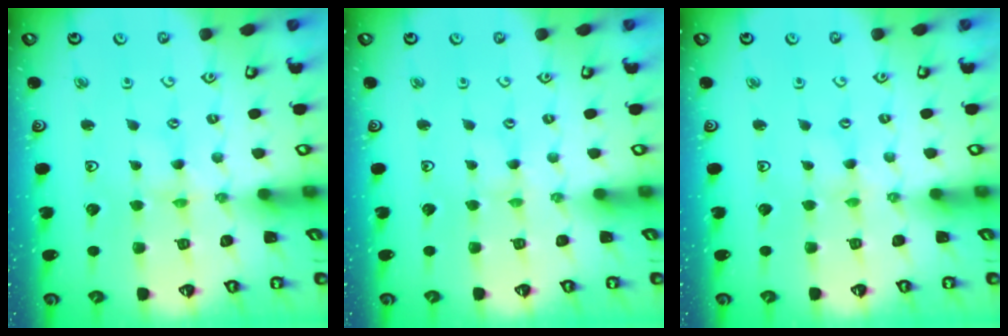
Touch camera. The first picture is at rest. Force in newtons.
{"total": 0.0}
{"total": 0.0}